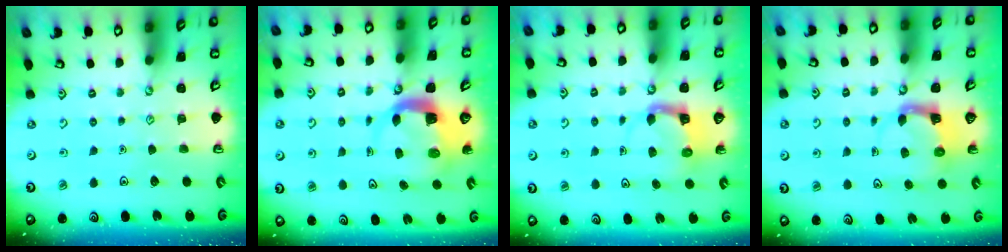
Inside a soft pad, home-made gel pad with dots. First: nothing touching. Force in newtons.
{"total": 4.6, "press": 4.5, "slide": 0.5}
{"total": 4.4, "press": 4.4, "slide": 0.2}
{"total": 3.8, "press": 3.8, "slide": 0.7}